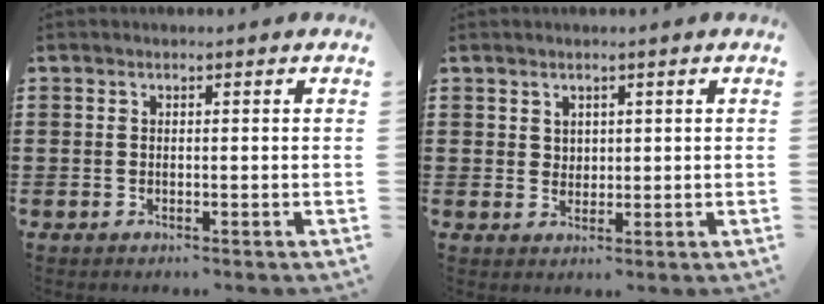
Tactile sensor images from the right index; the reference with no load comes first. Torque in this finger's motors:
{"motor_torque": [-1.03, 1.10, -0.03, -0.01]}